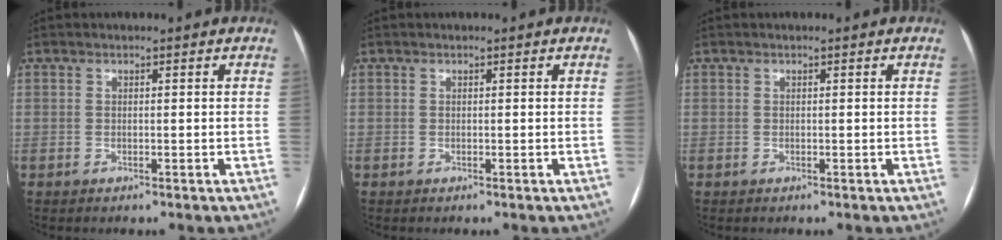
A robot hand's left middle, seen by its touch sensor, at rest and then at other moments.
{"total": 0.0}
{"total": 0.0}